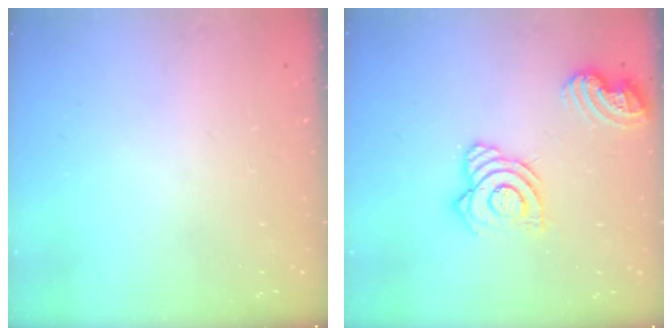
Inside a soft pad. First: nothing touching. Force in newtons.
{"total": 15.5, "press": 15.4, "slide": 1.8}